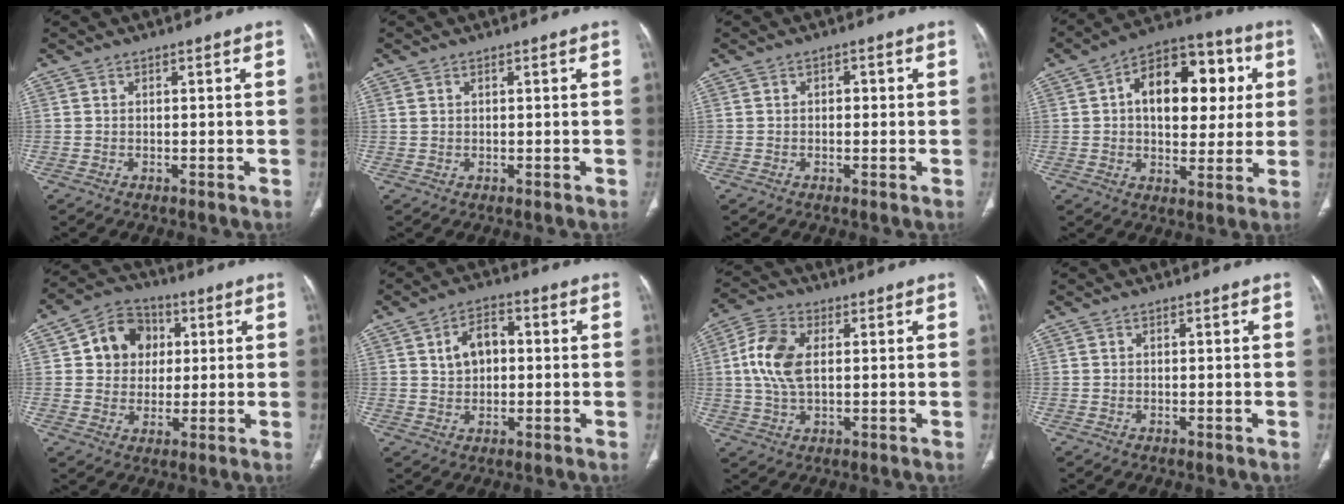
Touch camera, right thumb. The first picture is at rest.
{"total": 0.9, "force": [0.4, 0.5, 0.6], "torque": [-0.017, 0.010, 0.014]}
{"total": 1.4, "force": [0.1, 1.0, 1.0], "torque": [-0.010, 0.006, -0.001]}
{"total": 18.9, "force": [3.8, 11.5, 14.4], "torque": [-0.164, 0.020, 0.054]}
{"total": 10.5, "force": [2.4, 9.1, 4.7], "torque": [-0.035, 0.002, 0.033]}
{"total": 7.0, "force": [1.3, 4.7, 5.0], "torque": [-0.069, 0.011, 0.018]}
{"total": 9.9, "force": [1.5, 5.7, 8.0], "torque": [-0.173, 0.010, 0.029]}
{"total": 0.0}